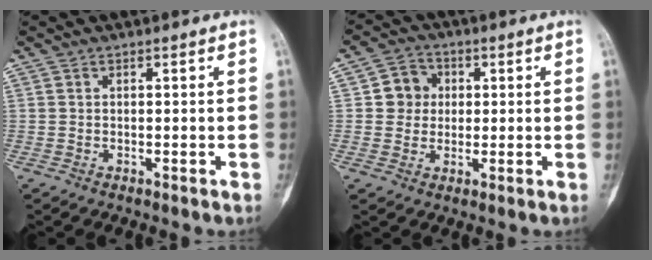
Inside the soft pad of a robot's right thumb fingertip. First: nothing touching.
{"total": 6.1, "force": [0.8, 5.7, 2.0], "torque": [0.003, 0.008, 0.005]}